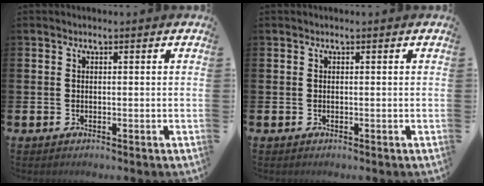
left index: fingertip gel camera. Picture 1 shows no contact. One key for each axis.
{"total": 0.0}